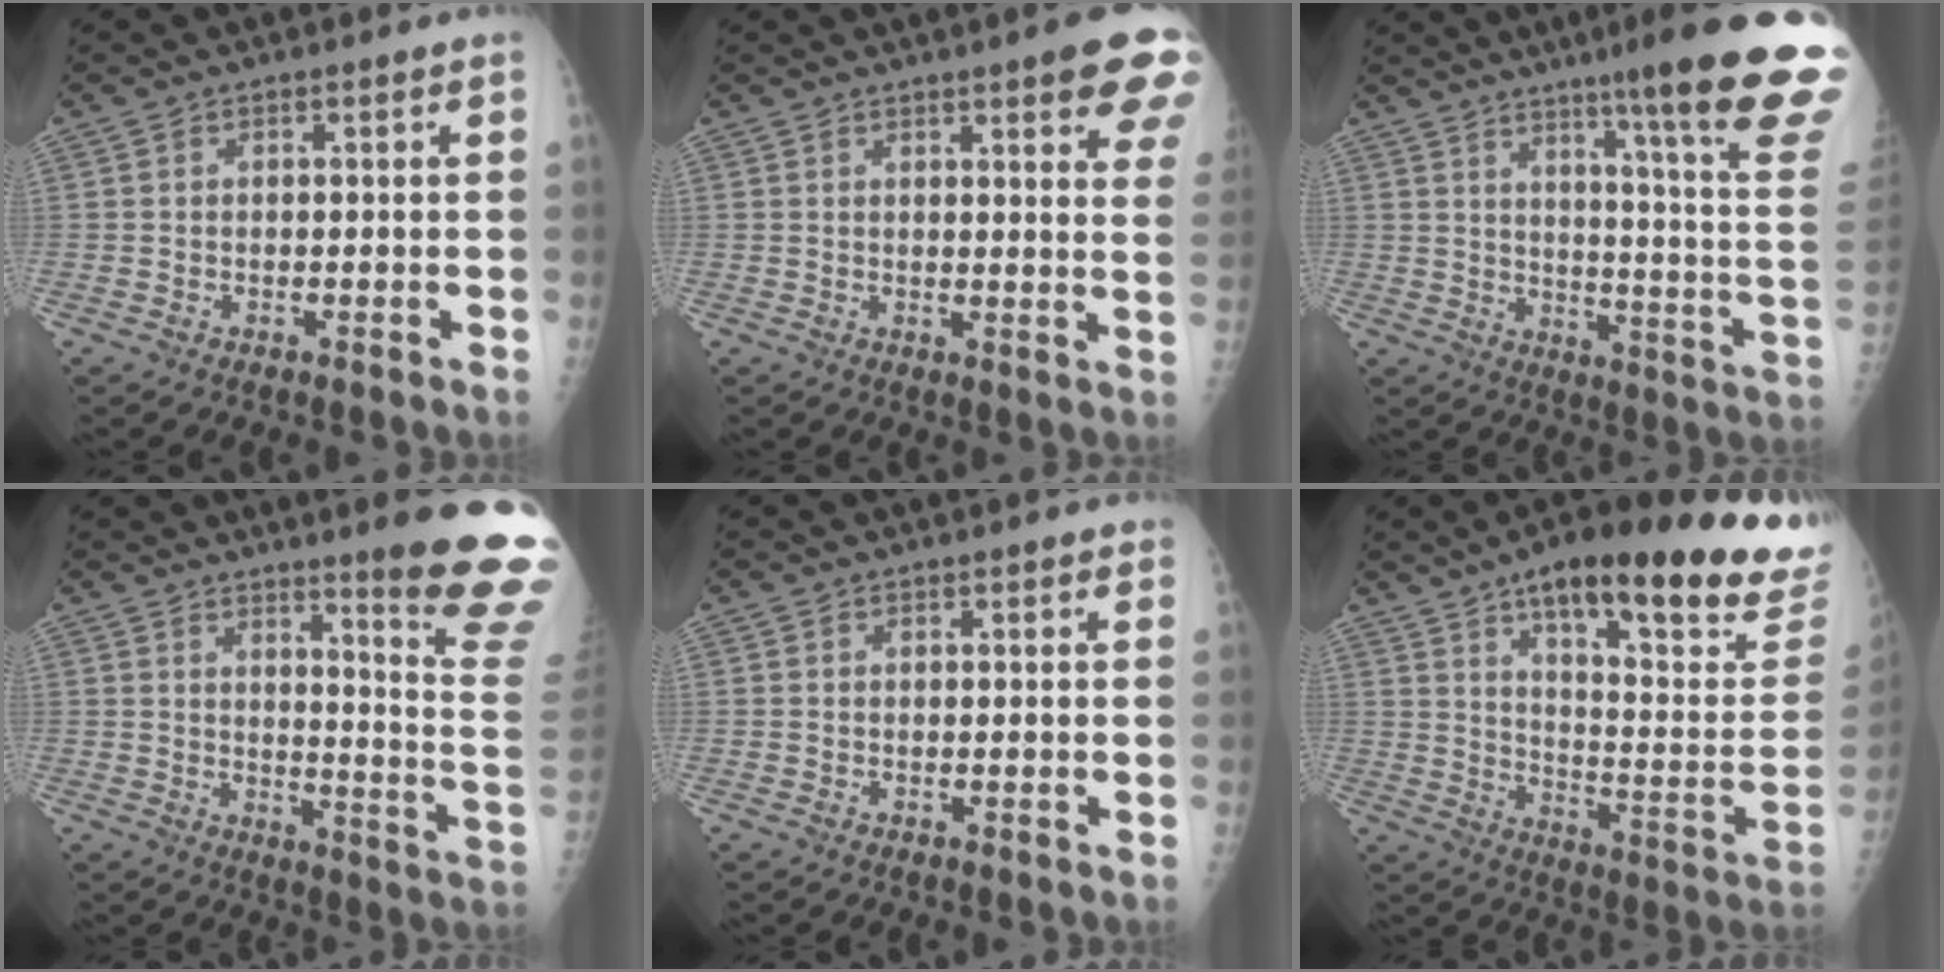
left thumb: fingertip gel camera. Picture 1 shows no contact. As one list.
[{"total": 12.0, "force": [7.2, 2.5, 9.3], "torque": [-0.087, -0.026, 0.077]}, {"total": 24.4, "force": [16.5, 0.5, 18.0], "torque": [-0.219, -0.103, 0.221]}, {"total": 17.5, "force": [12.4, 0.6, 12.3], "torque": [-0.126, -0.108, 0.159]}, {"total": 1.0, "force": [0.7, 0.4, 0.5], "torque": [-0.005, -0.002, 0.006]}, {"total": 29.0, "force": [18.5, 6.7, 21.3], "torque": [-0.271, -0.063, 0.265]}]